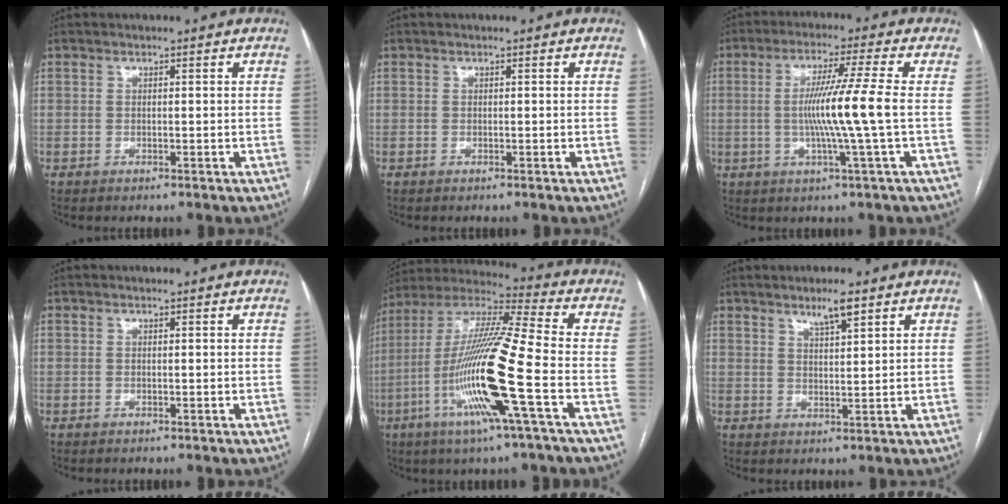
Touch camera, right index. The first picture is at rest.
{"total": 0.0}
{"total": 9.5, "force": [-0.5, -1.9, 9.3], "torque": [-0.174, -0.003, -0.006]}
{"total": 0.0}
{"total": 18.8, "force": [-5.7, -0.3, 18.0], "torque": [-0.366, -0.016, -0.118]}
{"total": 4.0, "force": [2.8, 0.4, 2.8], "torque": [-0.048, -0.003, 0.049]}